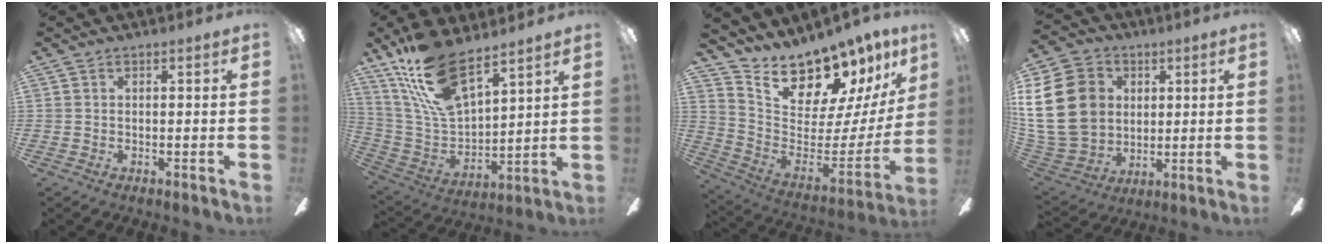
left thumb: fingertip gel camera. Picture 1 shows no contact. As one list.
[{"total": 18.7, "force": [13.2, 6.9, 11.3], "torque": [-0.248, -0.073, 0.236]}, {"total": 15.7, "force": [14.4, 5.3, 3.3], "torque": [-0.043, -0.136, 0.258]}, {"total": 21.5, "force": [3.9, 17.3, 12.0], "torque": [-0.256, 0.000, 0.073]}]